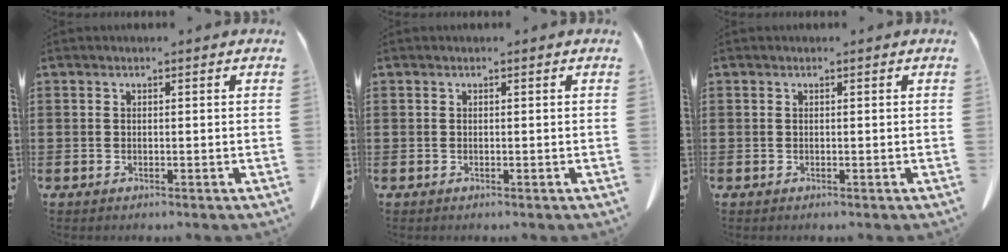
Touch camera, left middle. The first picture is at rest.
{"total": 0.0}
{"total": 0.0}